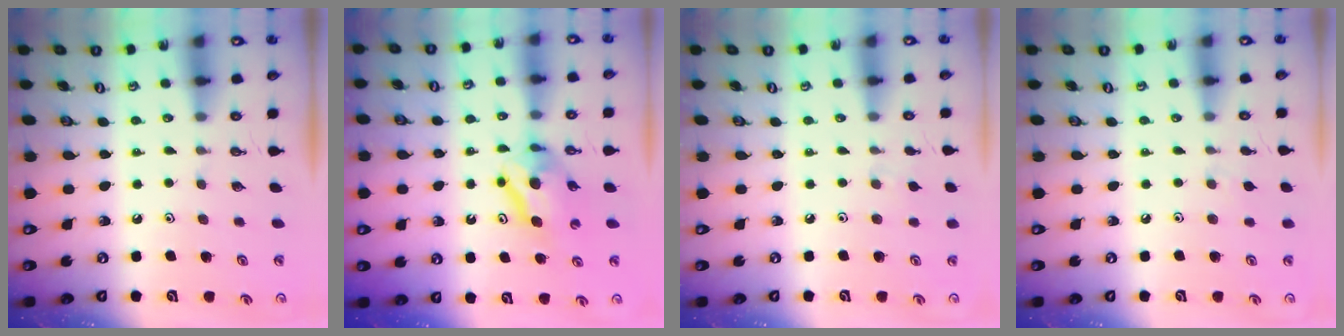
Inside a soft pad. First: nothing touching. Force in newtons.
{"total": 9.5, "press": 9.4, "slide": 0.9}
{"total": 3.3, "press": 3.2, "slide": 0.7}
{"total": 5.2, "press": 5.1, "slide": 0.7}